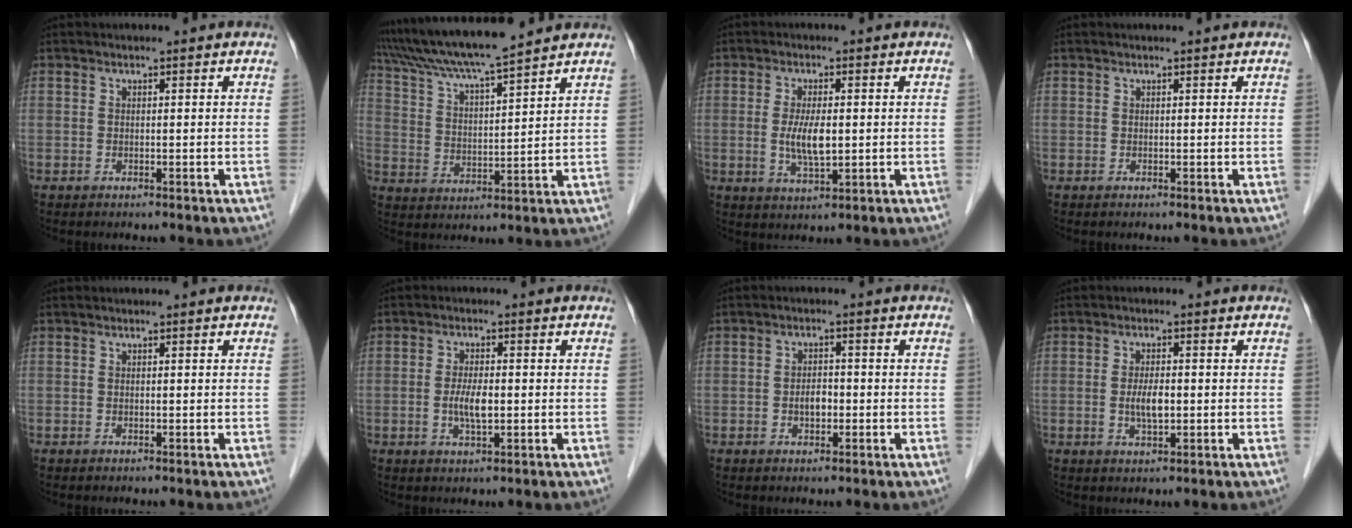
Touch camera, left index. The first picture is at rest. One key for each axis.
{"total": 13.6, "fx": 12.2, "fy": -0.5, "fz": 6.0, "tx": -0.119, "ty": 0.019, "tz": 0.213}
{"total": 5.1, "fx": -0.1, "fy": 1.5, "fz": 4.9, "tx": -0.100, "ty": -0.010, "tz": 0.001}
{"total": 0.7, "fx": 0.6, "fy": 0.0, "fz": 0.2, "tx": -0.006, "ty": 0.006, "tz": 0.010}
{"total": 0.0}
{"total": 3.9, "fx": -0.6, "fy": 1.1, "fz": 3.7, "tx": -0.076, "ty": -0.003, "tz": -0.010}
{"total": 2.6, "fx": -0.7, "fy": 1.5, "fz": 2.0, "tx": -0.033, "ty": 0.004, "tz": -0.011}
{"total": 3.6, "fx": -0.4, "fy": 1.2, "fz": 3.3, "tx": -0.066, "ty": -0.003, "tz": -0.007}